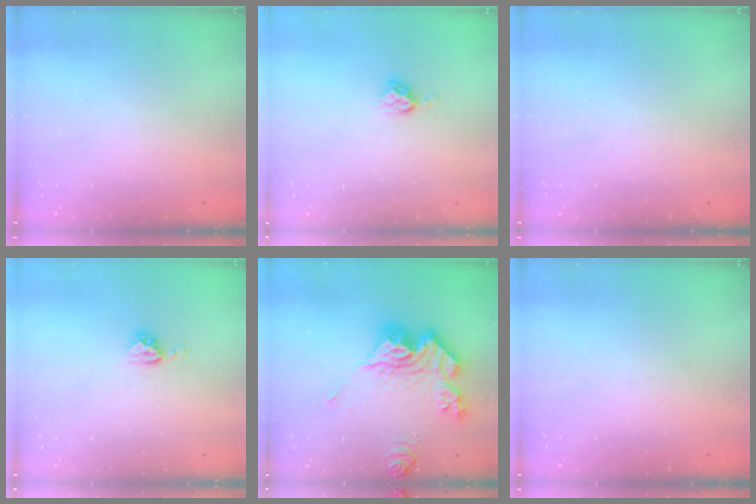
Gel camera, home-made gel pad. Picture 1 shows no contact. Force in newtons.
{"total": 5.1, "press": 5.1, "slide": 0.1}
{"total": 0.0}
{"total": 5.0, "press": 5.0, "slide": 0.1}
{"total": 19.6, "press": 19.5, "slide": 2.3}
{"total": 0.0}